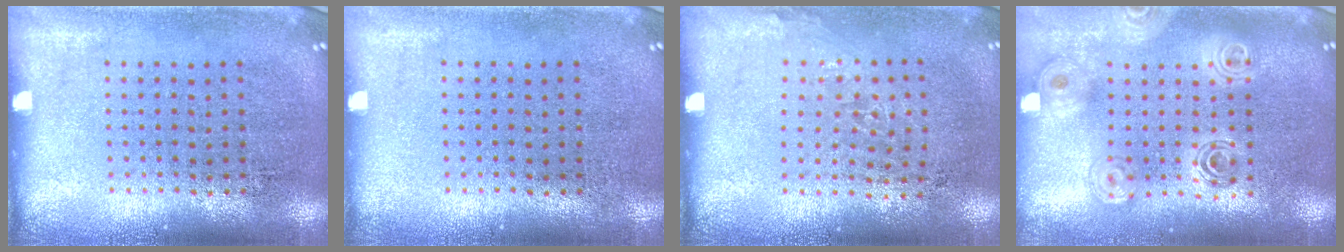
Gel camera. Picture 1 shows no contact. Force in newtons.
{"total": 0.0}
{"total": 1.0, "press": 0.8, "slide": 0.6}
{"total": 1.8, "press": 1.6, "slide": 0.9}